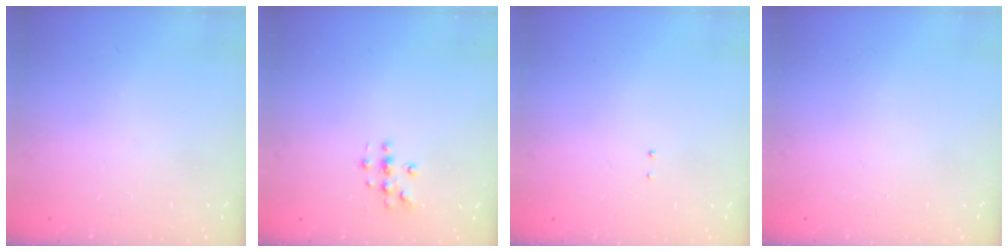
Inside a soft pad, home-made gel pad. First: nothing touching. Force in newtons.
{"total": 3.4, "press": 3.4, "slide": 0.4}
{"total": 1.3, "press": 1.2, "slide": 0.6}
{"total": 0.0}